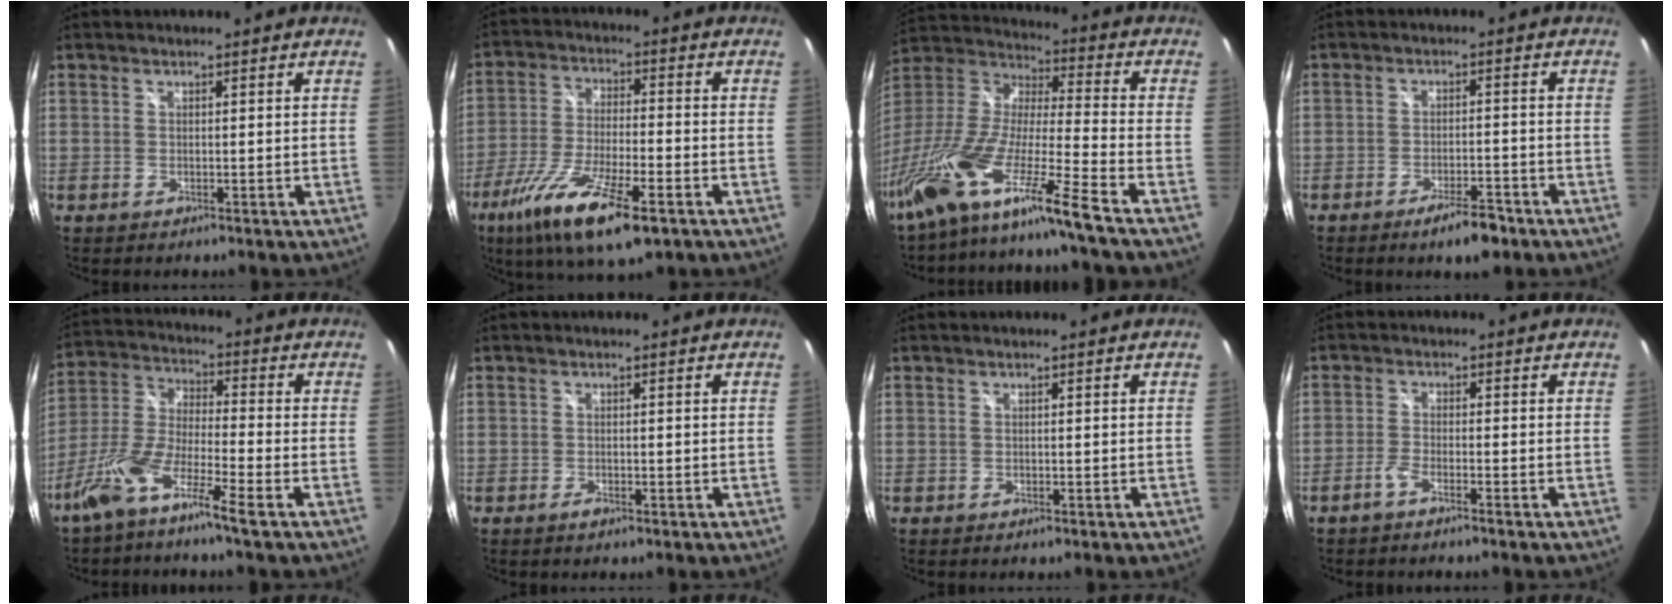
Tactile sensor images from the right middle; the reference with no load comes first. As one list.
[{"total": 16.0, "force": [-9.0, 3.7, 12.7], "torque": [-0.254, -0.043, -0.163]}, {"total": 19.9, "force": [-14.6, -1.2, 13.5], "torque": [-0.235, -0.054, -0.268]}, {"total": 5.7, "force": [-4.0, 1.6, 3.7], "torque": [-0.068, 0.004, -0.056]}, {"total": 9.7, "force": [-6.3, 0.7, 7.3], "torque": [-0.161, -0.002, -0.126]}, {"total": 1.0, "force": [-0.6, 0.4, 0.8], "torque": [-0.011, 0.000, -0.009]}, {"total": 0.0}, {"total": 2.1, "force": [-1.7, 0.1, 1.3], "torque": [-0.042, 0.003, -0.038]}]